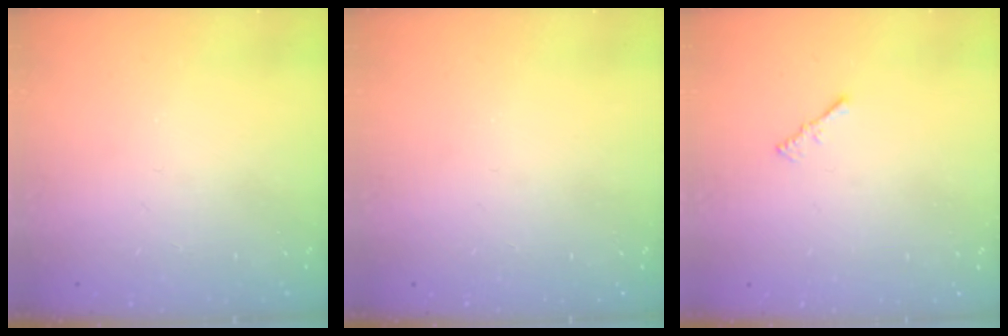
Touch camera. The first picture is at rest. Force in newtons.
{"total": 0.0}
{"total": 0.7, "press": 0.6, "slide": 0.3}